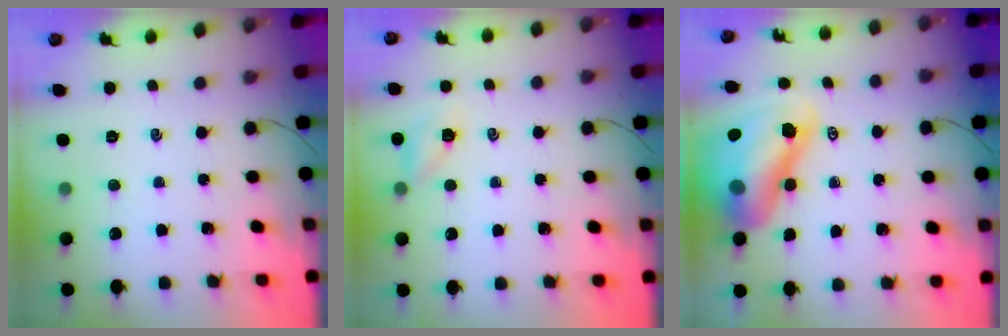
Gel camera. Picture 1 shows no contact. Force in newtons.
{"total": 5.1, "press": 4.9, "slide": 1.3}
{"total": 17.4, "press": 16.6, "slide": 5.1}